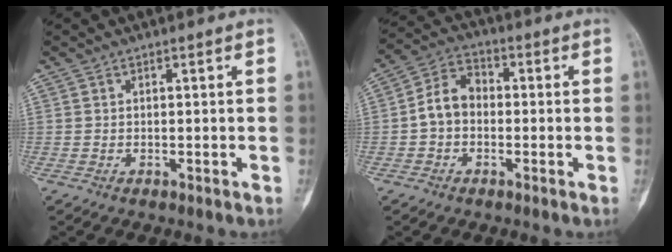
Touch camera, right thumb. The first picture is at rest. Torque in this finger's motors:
{"motor_torque": [1.31, 1.19, 0.98, -0.31, 0.05]}